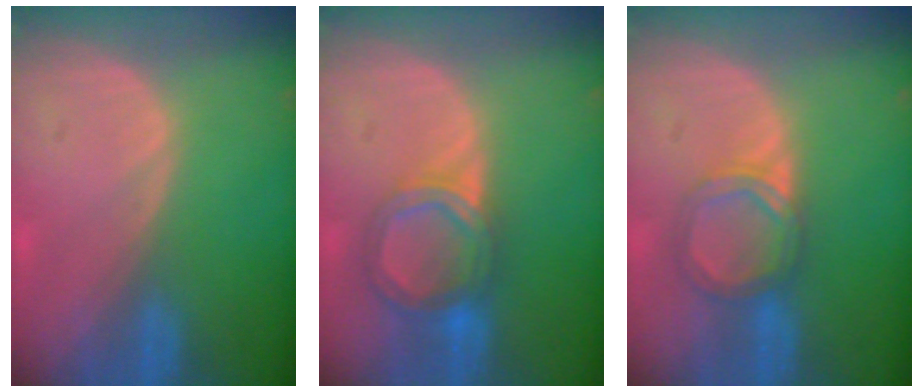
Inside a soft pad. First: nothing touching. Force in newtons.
{"total": 6.5, "press": 5.7, "slide": 3.1}
{"total": 4.5, "press": 4.5, "slide": 0.4}